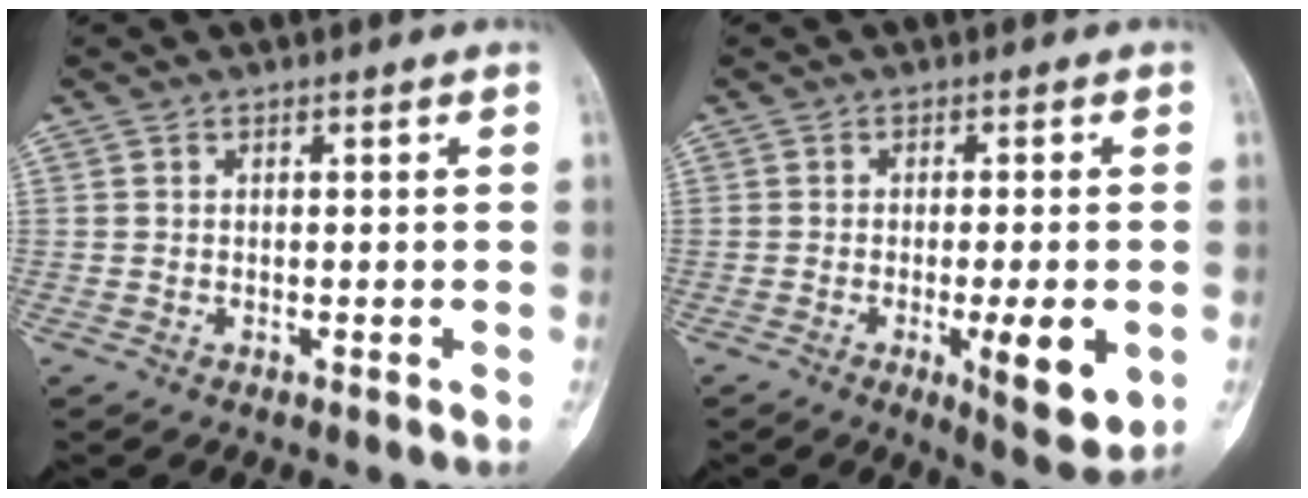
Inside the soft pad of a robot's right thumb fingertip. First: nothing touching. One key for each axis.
{"total": 9.1, "fx": -2.4, "fy": 2.2, "fz": 8.5, "tx": -0.116, "ty": -0.015, "tz": -0.029}